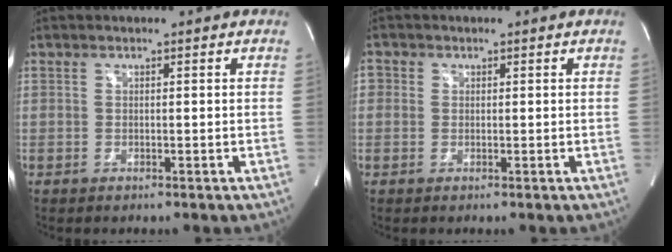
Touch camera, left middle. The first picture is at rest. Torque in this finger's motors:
{"motor_torque": [0.29, -0.18, -0.14, 0.00]}